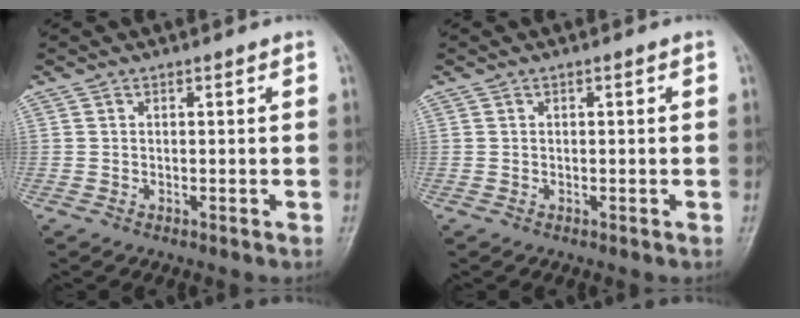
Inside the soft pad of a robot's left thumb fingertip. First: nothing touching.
{"total": 0.0}